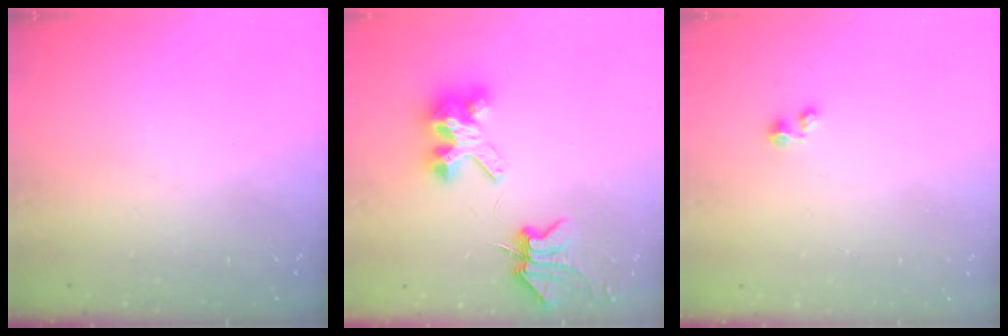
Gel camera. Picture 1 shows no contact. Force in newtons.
{"total": 7.0, "press": 7.0, "slide": 0.9}
{"total": 0.0}